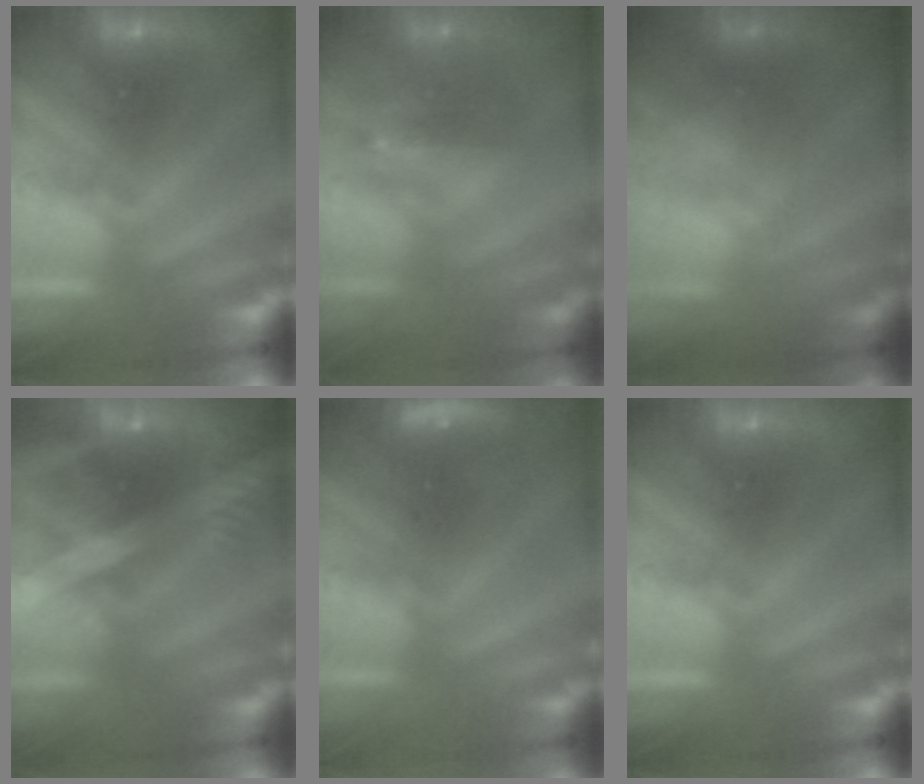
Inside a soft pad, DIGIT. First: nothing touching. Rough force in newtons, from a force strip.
{"total": 2.8}
{"total": 6.6}
{"total": 8.2}
{"total": 2.9}
{"total": 0.0}